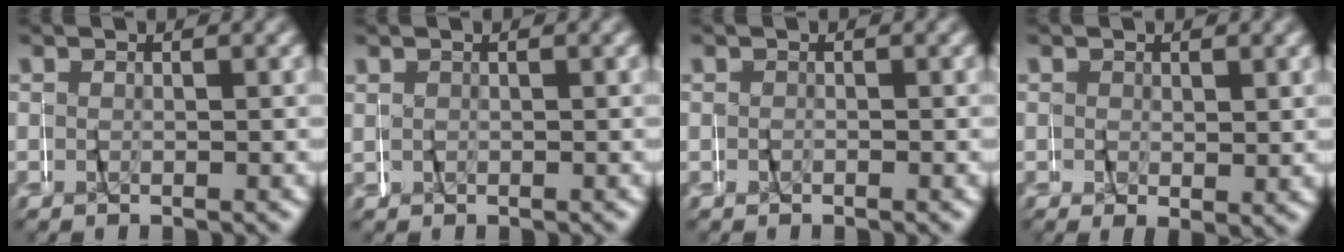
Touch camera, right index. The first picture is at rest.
{"total": 0.6, "force": [0.5, 0.3, -0.1], "torque": [0.004, 0.004, 0.008]}
{"total": 0.0}
{"total": 2.5, "force": [1.0, 1.4, 1.8], "torque": [-0.030, -0.004, 0.020]}